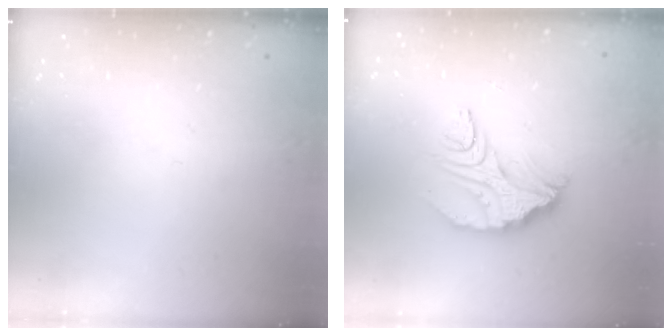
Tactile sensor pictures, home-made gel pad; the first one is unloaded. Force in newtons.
{"total": 10.3, "press": 10.3, "slide": 0.6}